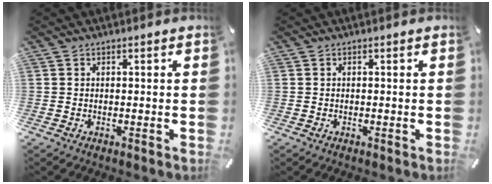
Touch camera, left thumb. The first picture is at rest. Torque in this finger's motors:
{"motor_torque": [-0.06, 0.06, 0.00, 0.00, 0.00]}